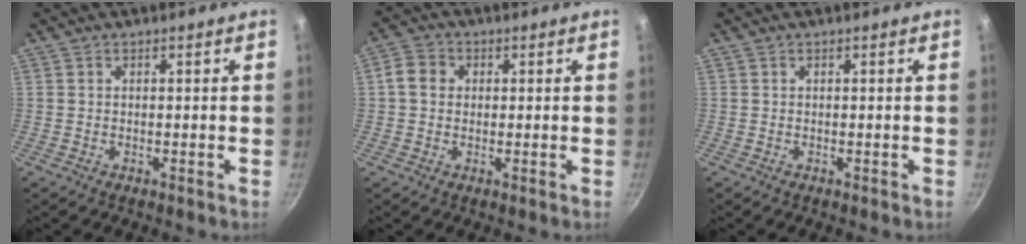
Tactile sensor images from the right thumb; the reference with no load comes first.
{"total": 4.4, "force": [0.5, 3.8, 2.1], "torque": [-0.029, 0.004, -0.004]}
{"total": 0.0}